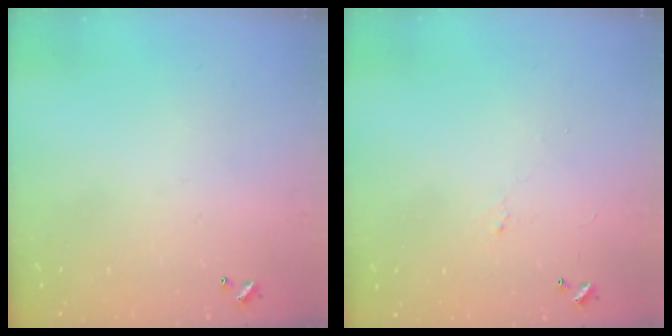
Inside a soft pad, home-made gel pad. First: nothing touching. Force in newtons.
{"total": 0.7, "press": 0.4, "slide": 0.6}